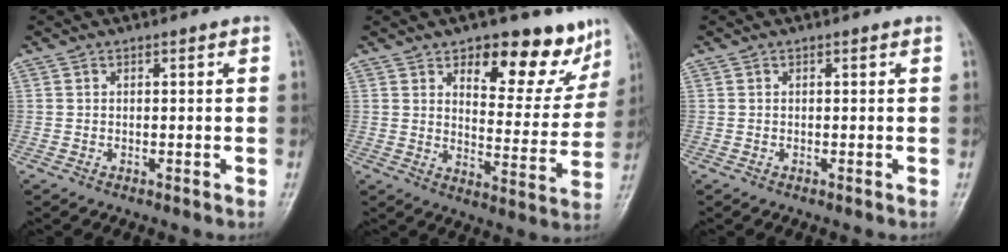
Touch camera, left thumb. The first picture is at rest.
{"total": 12.3, "force": [9.2, 6.2, 5.3], "torque": [-0.015, -0.062, 0.112]}
{"total": 0.0}